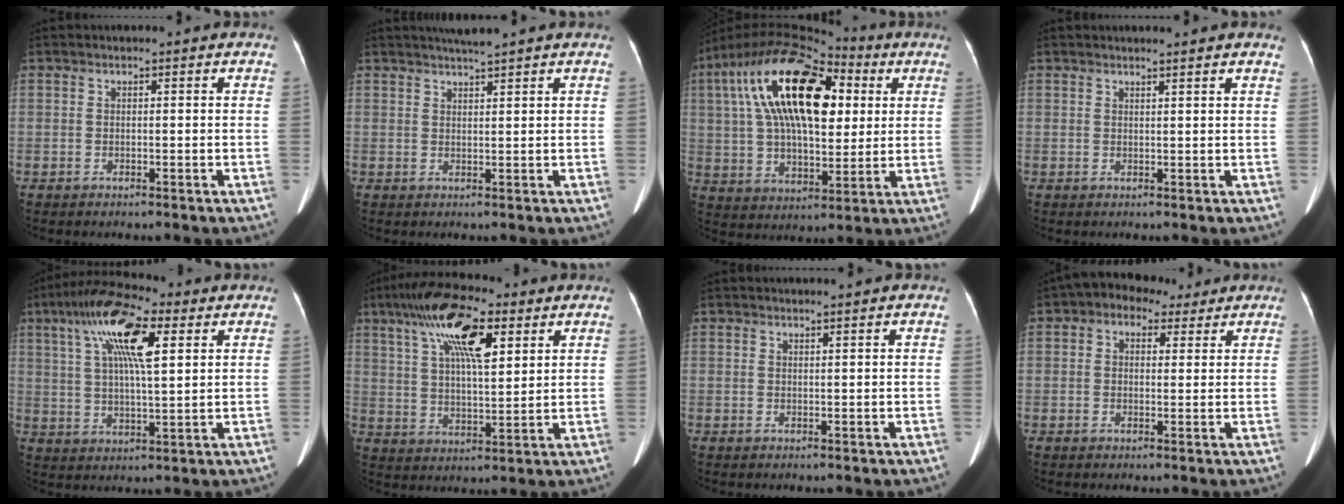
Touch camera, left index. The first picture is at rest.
{"total": 3.0, "force": [2.6, -0.5, 1.4], "torque": [-0.020, 0.012, 0.045]}
{"total": 21.6, "force": [6.5, 9.7, 18.2], "torque": [-0.360, 0.056, 0.109]}
{"total": 1.6, "force": [1.4, -0.4, 0.7], "torque": [-0.024, 0.000, 0.020]}
{"total": 13.3, "force": [5.4, 3.0, 11.7], "torque": [-0.223, 0.027, 0.091]}
{"total": 13.4, "force": [6.7, 4.0, 10.9], "torque": [-0.205, 0.026, 0.119]}
{"total": 0.8, "force": [0.6, -0.2, 0.4], "torque": [-0.015, 0.000, 0.014]}
{"total": 5.6, "force": [3.1, 3.8, 2.6], "torque": [-0.041, 0.033, 0.046]}